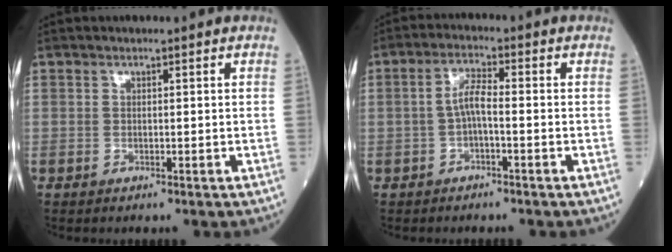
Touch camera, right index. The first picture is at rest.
{"total": 3.6, "force": [-0.9, 0.7, 3.5], "torque": [-0.066, 0.011, -0.017]}